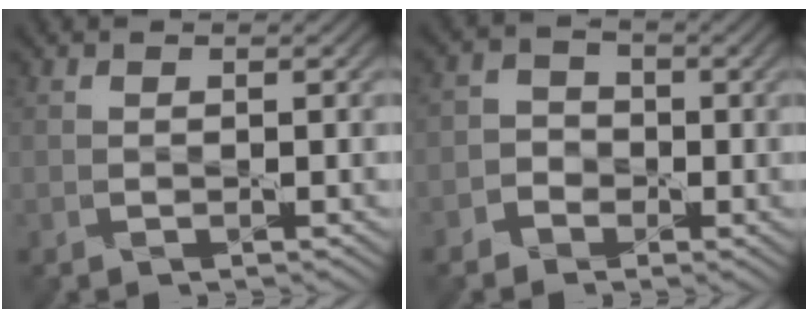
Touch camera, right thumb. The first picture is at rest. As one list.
[{"total": 2.5, "force": [-1.3, 2.1, 0.3], "torque": [0.000, 0.007, -0.041]}]